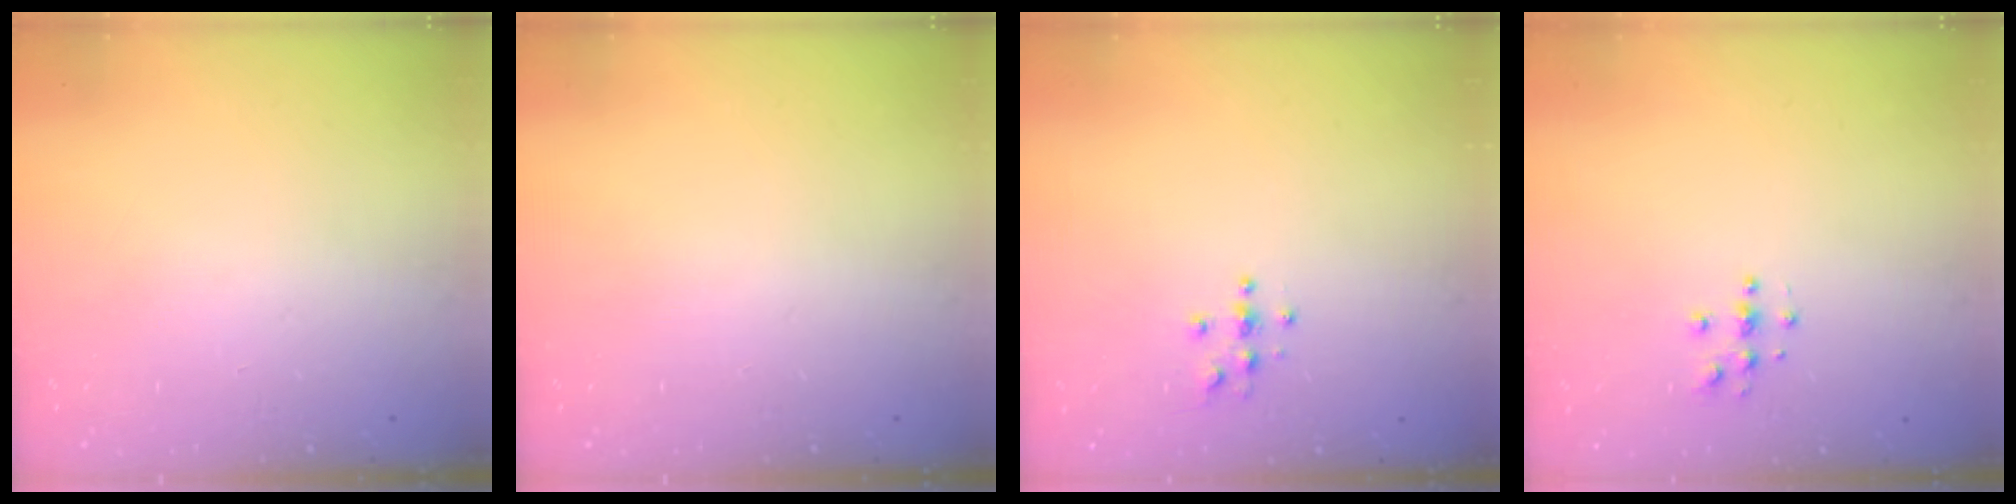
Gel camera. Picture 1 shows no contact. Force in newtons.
{"total": 0.0}
{"total": 3.9, "press": 3.8, "slide": 0.4}
{"total": 4.6, "press": 4.6, "slide": 0.5}